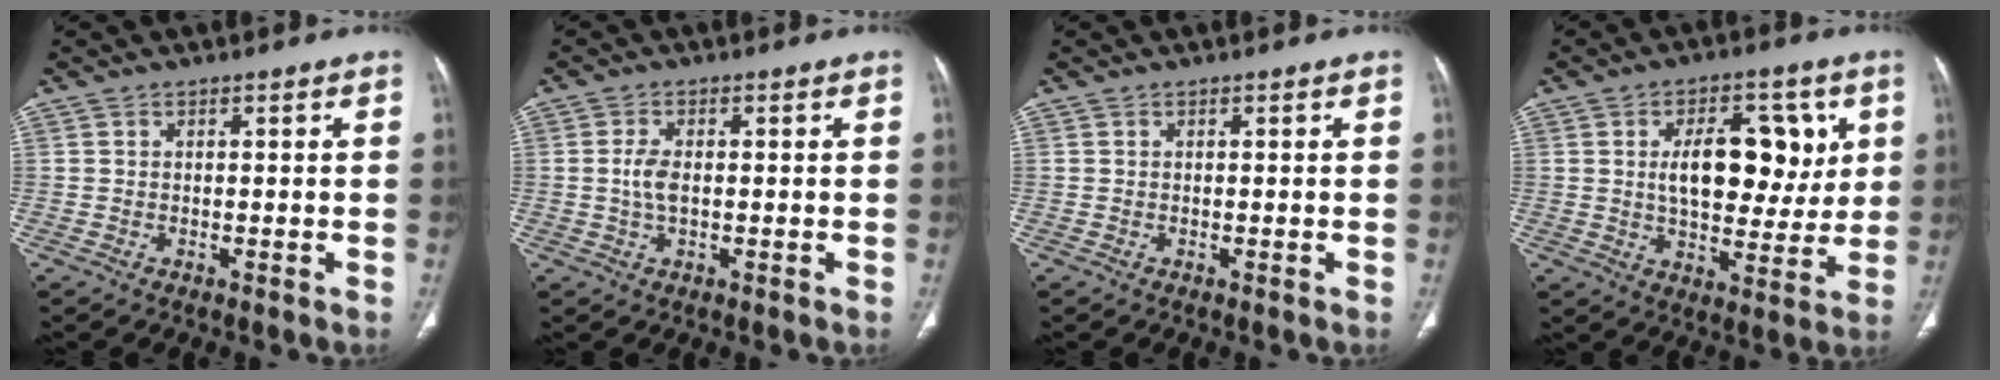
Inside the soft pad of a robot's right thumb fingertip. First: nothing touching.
{"total": 3.2, "force": [-0.1, 1.6, 2.8], "torque": [-0.063, 0.004, -0.004]}
{"total": 0.0}
{"total": 15.7, "force": [3.4, 8.8, 12.6], "torque": [-0.136, -0.006, 0.057]}